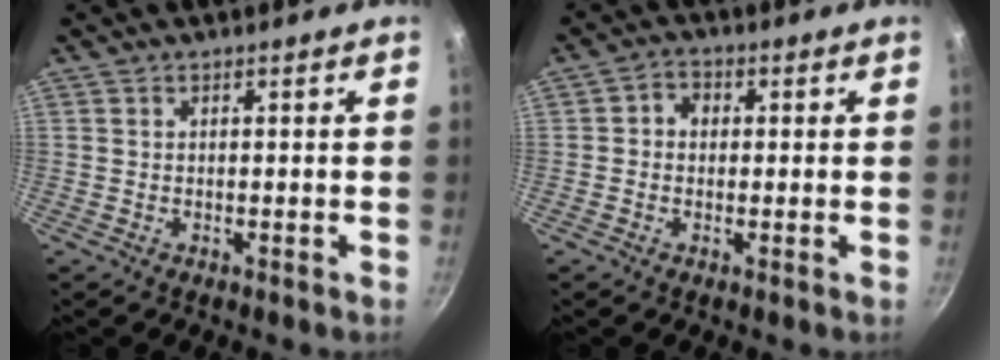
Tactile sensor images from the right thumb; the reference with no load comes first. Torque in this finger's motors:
{"motor_torque": [-0.29, 0.27, -0.10, -0.08, 0.03]}